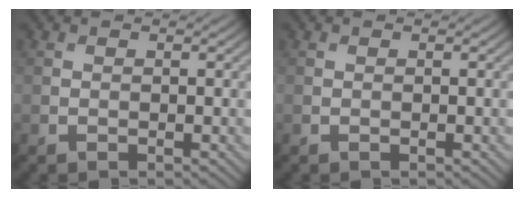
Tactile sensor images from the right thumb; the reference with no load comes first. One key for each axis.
{"total": 0.0}